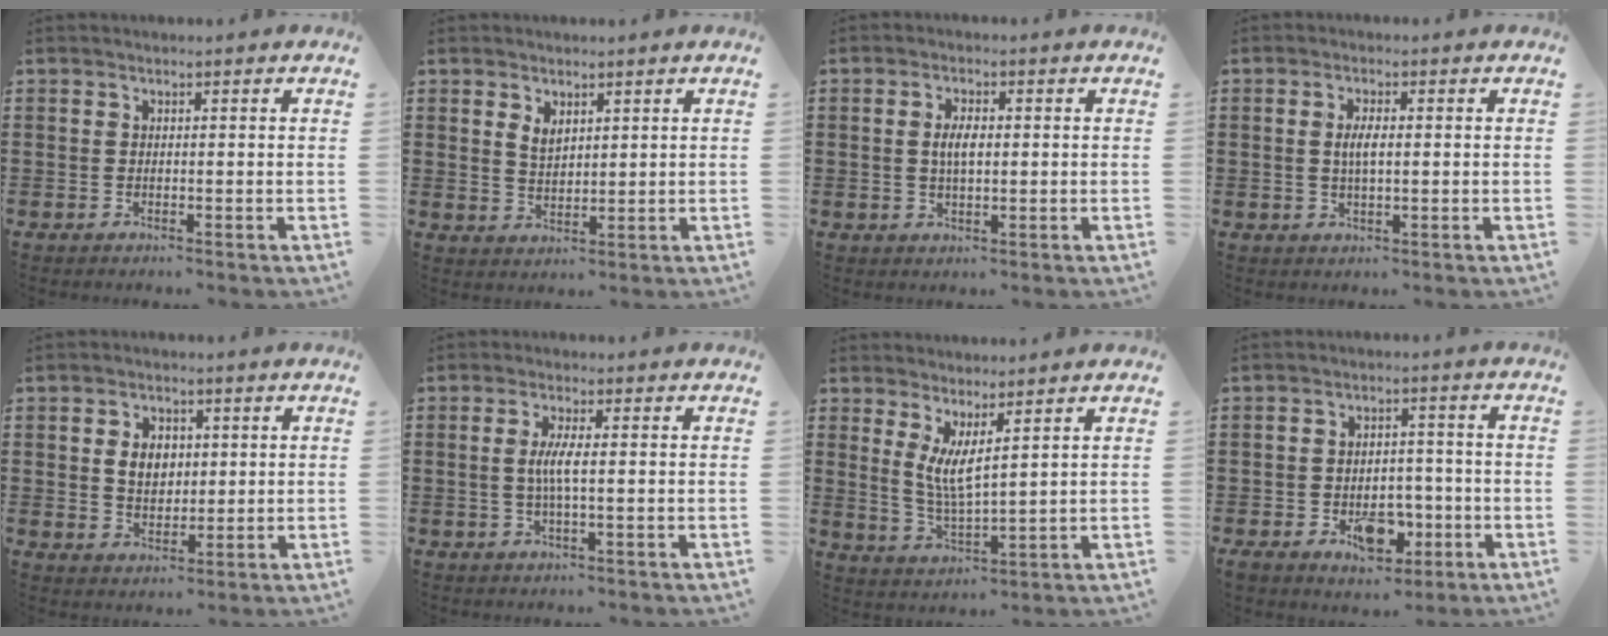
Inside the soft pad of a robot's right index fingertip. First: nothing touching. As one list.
[{"total": 2.5, "force": [1.5, 1.5, 1.3], "torque": [-0.023, 0.000, 0.027]}, {"total": 3.3, "force": [0.2, 1.3, 3.0], "torque": [-0.060, 0.003, 0.001]}, {"total": 2.9, "force": [0.1, 0.9, 2.8], "torque": [-0.054, 0.000, 0.000]}, {"total": 4.6, "force": [0.8, 3.4, 3.0], "torque": [-0.061, 0.011, 0.009]}, {"total": 3.7, "force": [-0.1, 0.4, 3.6], "torque": [-0.081, -0.008, -0.009]}, {"total": 5.1, "force": [2.2, 0.8, 4.5], "torque": [-0.095, -0.006, 0.042]}, {"total": 7.5, "force": [-3.0, 4.7, 5.0], "torque": [-0.065, 0.014, -0.050]}]